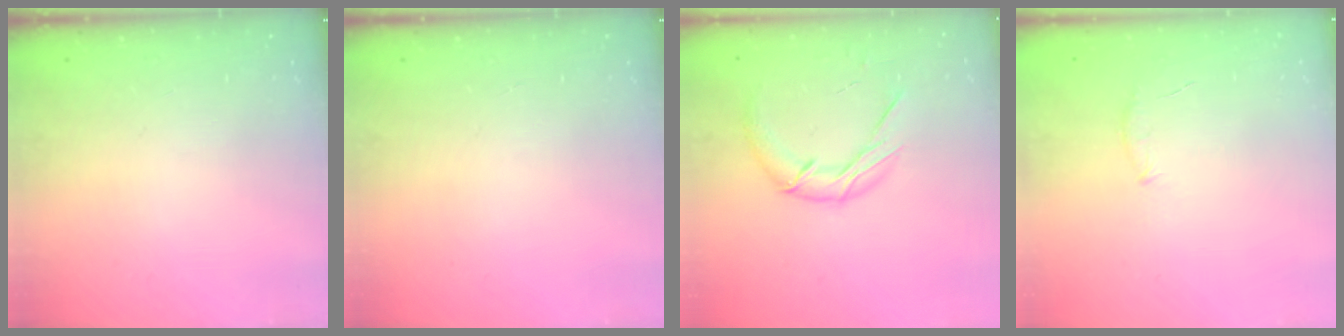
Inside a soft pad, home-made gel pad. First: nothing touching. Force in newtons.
{"total": 0.0}
{"total": 10.9, "press": 10.9, "slide": 0.7}
{"total": 4.5, "press": 4.5, "slide": 0.9}